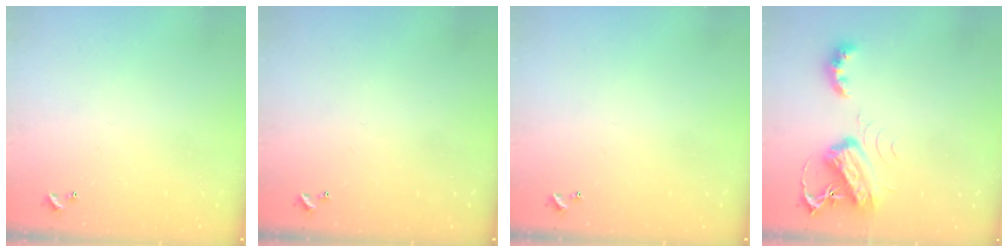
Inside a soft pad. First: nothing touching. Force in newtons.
{"total": 0.0}
{"total": 0.0}
{"total": 7.0, "press": 7.0, "slide": 0.1}